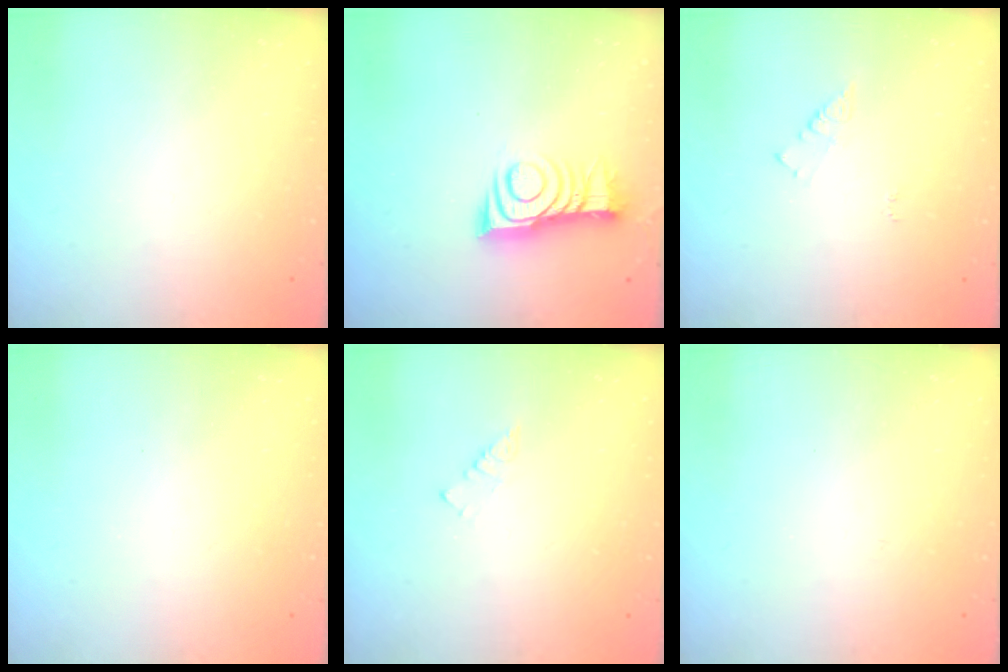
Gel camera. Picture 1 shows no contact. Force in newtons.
{"total": 10.7, "press": 10.6, "slide": 0.4}
{"total": 5.4, "press": 5.4, "slide": 0.5}
{"total": 2.5, "press": 2.4, "slide": 0.4}
{"total": 2.3, "press": 2.3, "slide": 0.4}
{"total": 2.7, "press": 2.7, "slide": 0.3}